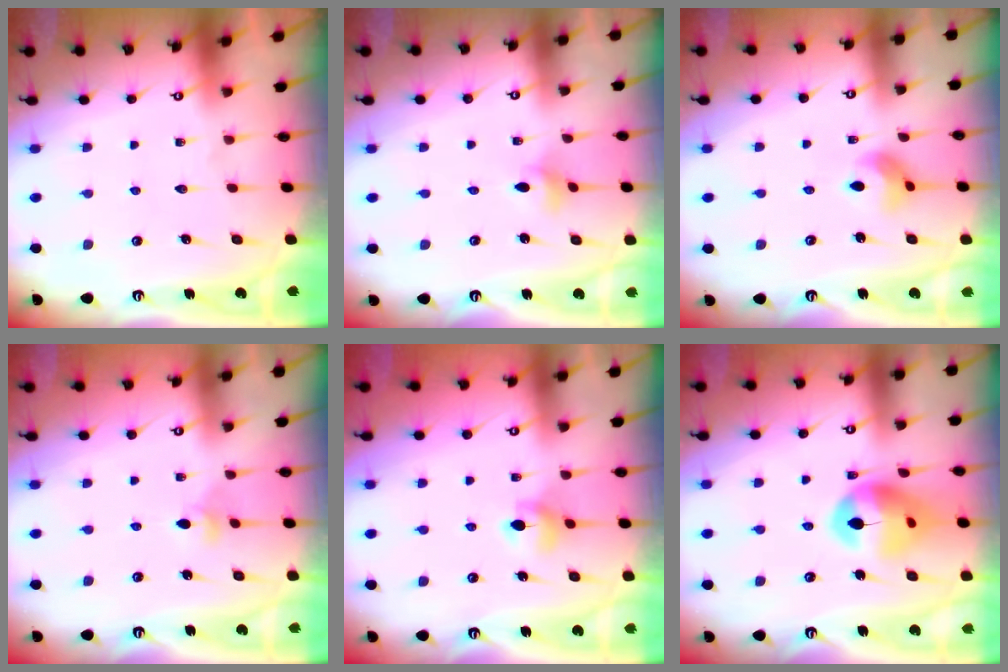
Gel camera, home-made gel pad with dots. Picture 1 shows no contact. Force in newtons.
{"total": 2.8, "press": 2.8, "slide": 0.4}
{"total": 7.0, "press": 7.0, "slide": 0.5}
{"total": 2.9, "press": 2.8, "slide": 0.6}
{"total": 5.7, "press": 5.7, "slide": 0.6}
{"total": 13.9, "press": 13.9, "slide": 1.3}